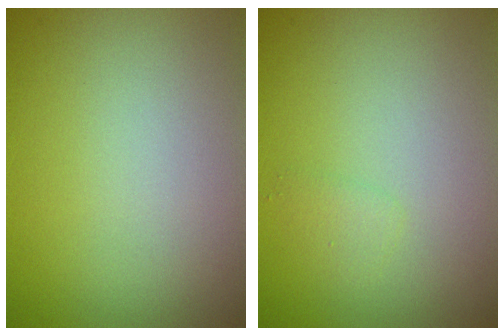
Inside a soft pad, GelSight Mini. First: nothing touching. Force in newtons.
{"total": 0.8, "press": 0.8, "slide": 0.0}